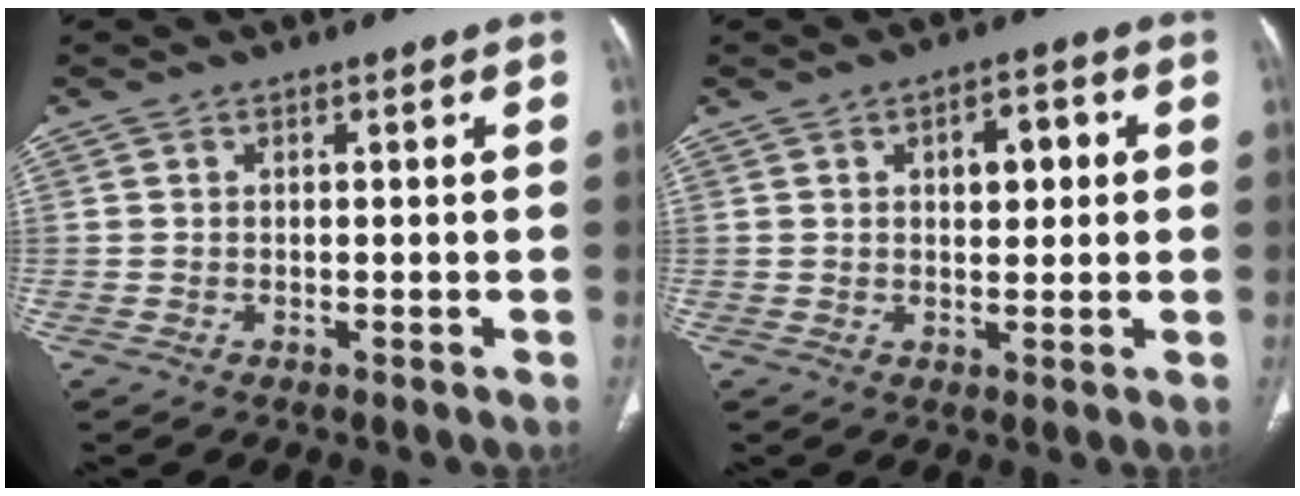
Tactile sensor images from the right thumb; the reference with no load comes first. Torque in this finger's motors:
{"motor_torque": [-0.52, 0.58, 0.03, 0.21, -0.04]}